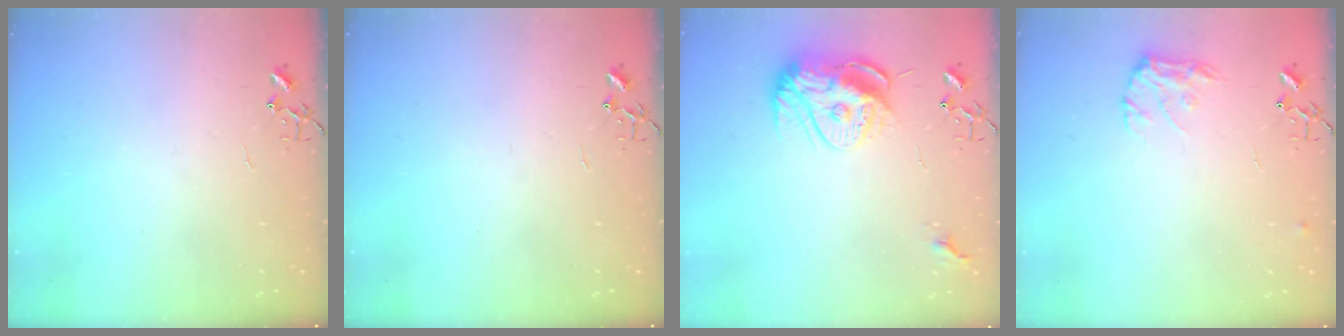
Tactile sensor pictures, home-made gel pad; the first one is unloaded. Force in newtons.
{"total": 0.0}
{"total": 13.7, "press": 13.7, "slide": 1.2}
{"total": 8.9, "press": 8.9, "slide": 0.2}